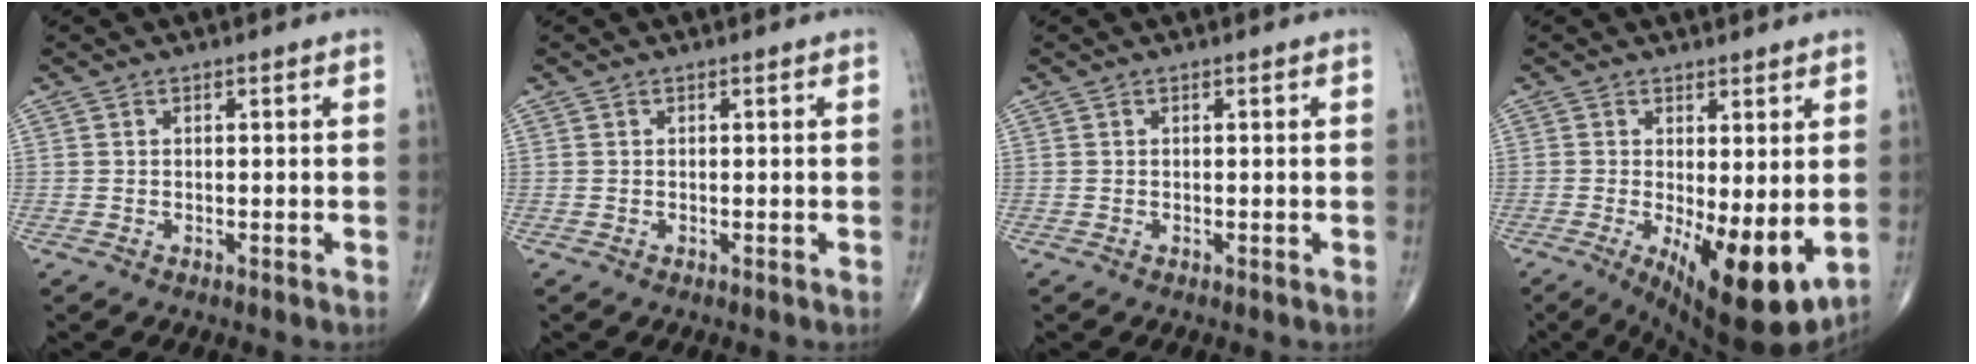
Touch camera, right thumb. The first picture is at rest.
{"total": 0.0}
{"total": 0.0}
{"total": 12.8, "force": [-2.1, 4.3, 11.8], "torque": [-0.171, -0.030, -0.018]}